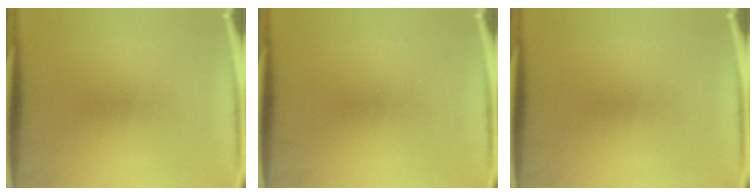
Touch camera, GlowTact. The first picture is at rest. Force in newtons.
{"total": 0.0}
{"total": 0.0}